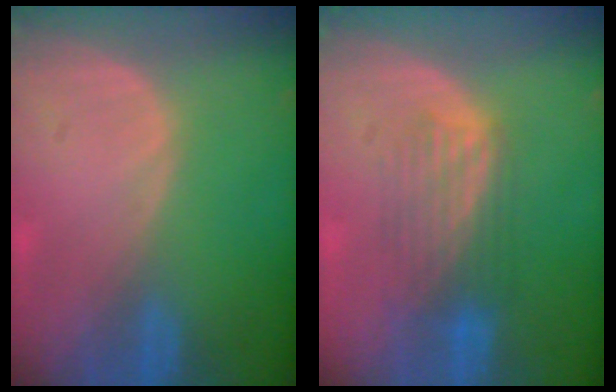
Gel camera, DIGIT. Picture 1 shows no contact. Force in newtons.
{"total": 5.2, "press": 5.1, "slide": 0.3}